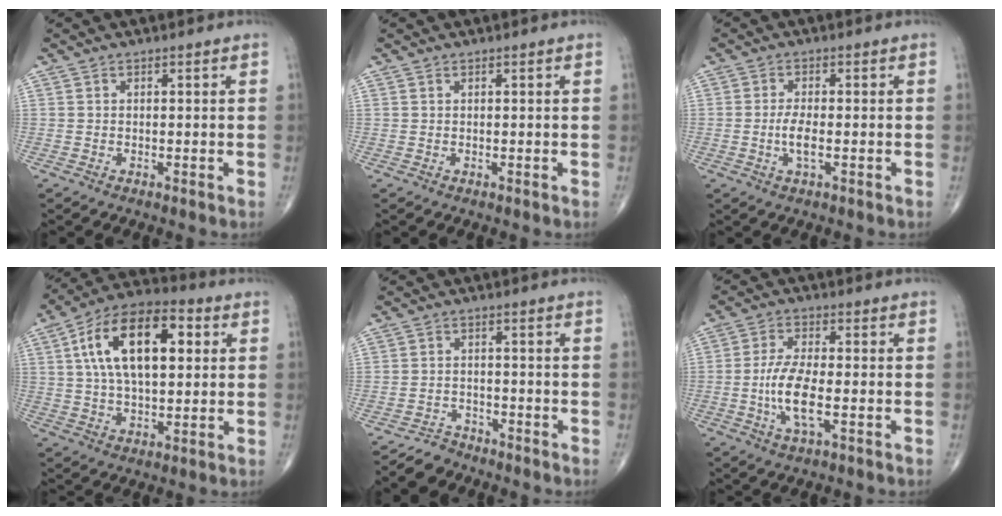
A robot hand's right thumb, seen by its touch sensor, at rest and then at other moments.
{"total": 0.0}
{"total": 3.5, "force": [-0.7, 1.2, 3.2], "torque": [-0.068, 0.000, -0.015]}
{"total": 19.0, "force": [4.7, 9.7, 15.7], "torque": [-0.252, 0.016, 0.071]}
{"total": 3.2, "force": [-3.0, 1.0, -0.4], "torque": [0.007, 0.008, -0.059]}
{"total": 8.4, "force": [-1.7, 3.1, 7.6], "torque": [-0.161, 0.005, -0.035]}